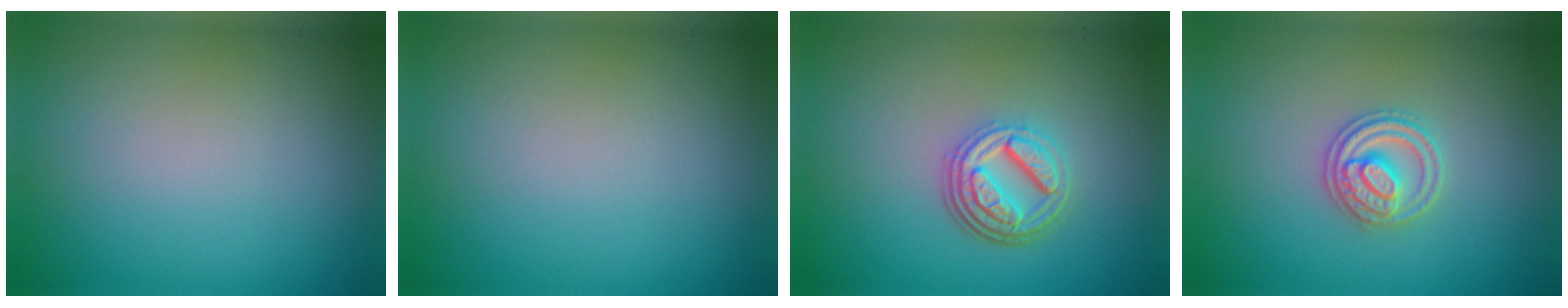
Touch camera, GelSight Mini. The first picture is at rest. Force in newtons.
{"total": 0.0}
{"total": 4.7, "press": 3.5, "slide": 3.1}
{"total": 2.8, "press": 2.7, "slide": 0.5}